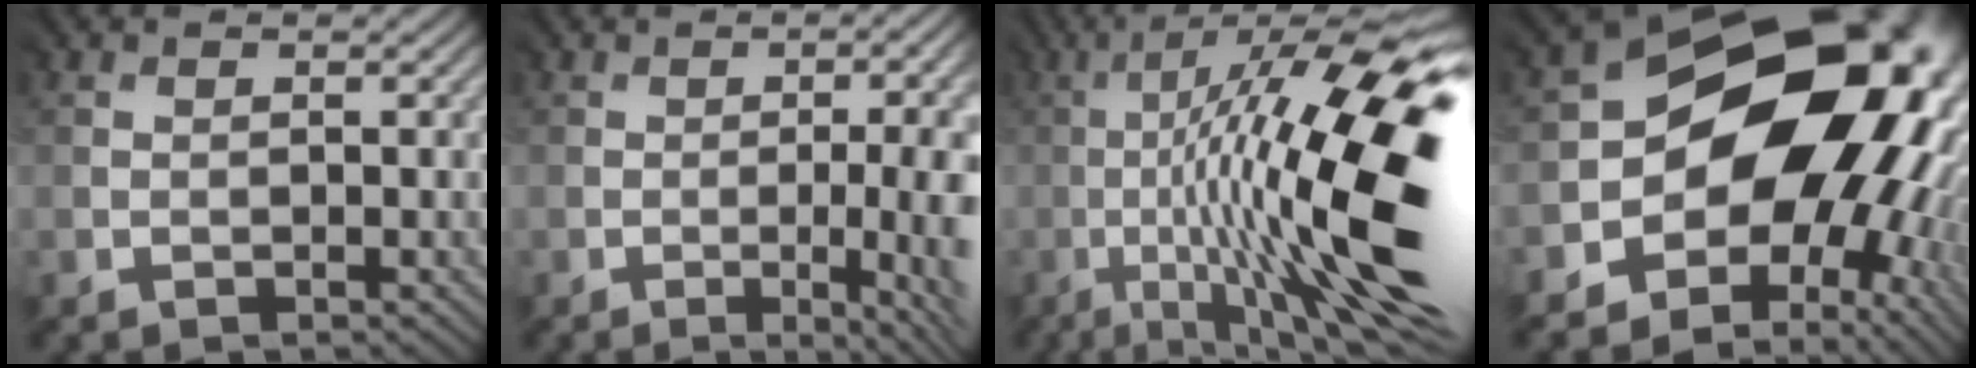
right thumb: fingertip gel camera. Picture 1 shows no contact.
{"total": 11.5, "force": [-2.3, 4.1, 10.5], "torque": [-0.103, -0.002, -0.027]}
{"total": 18.1, "force": [-1.8, 4.4, 17.4], "torque": [-0.282, 0.012, -0.023]}
{"total": 15.4, "force": [-1.3, 12.1, 9.4], "torque": [-0.112, -0.022, -0.007]}